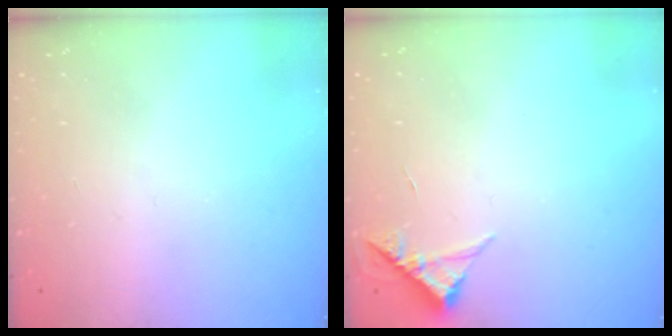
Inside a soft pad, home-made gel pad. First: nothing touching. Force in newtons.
{"total": 4.6, "press": 4.6, "slide": 0.3}